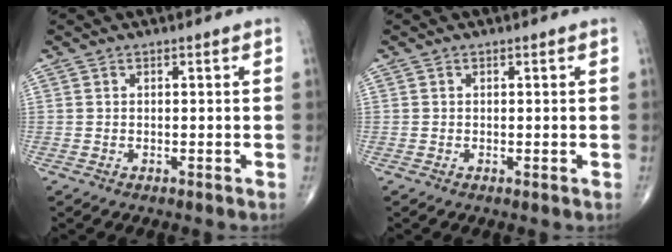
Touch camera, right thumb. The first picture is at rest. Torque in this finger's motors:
{"motor_torque": [-0.35, -0.07, 0.15, 0.01, -0.03]}